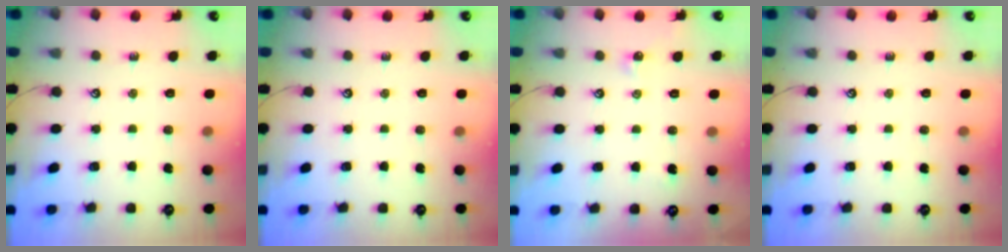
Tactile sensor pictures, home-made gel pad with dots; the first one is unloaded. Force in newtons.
{"total": 0.0}
{"total": 2.7, "press": 2.7, "slide": 0.6}
{"total": 0.0}